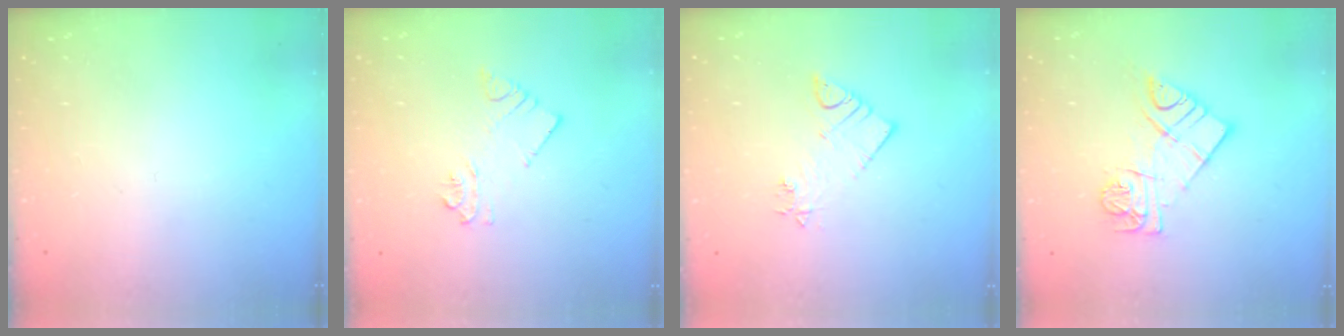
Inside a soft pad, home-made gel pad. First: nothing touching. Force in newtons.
{"total": 4.3, "press": 4.3, "slide": 0.3}
{"total": 7.5, "press": 7.5, "slide": 0.8}
{"total": 10.5, "press": 10.5, "slide": 0.6}